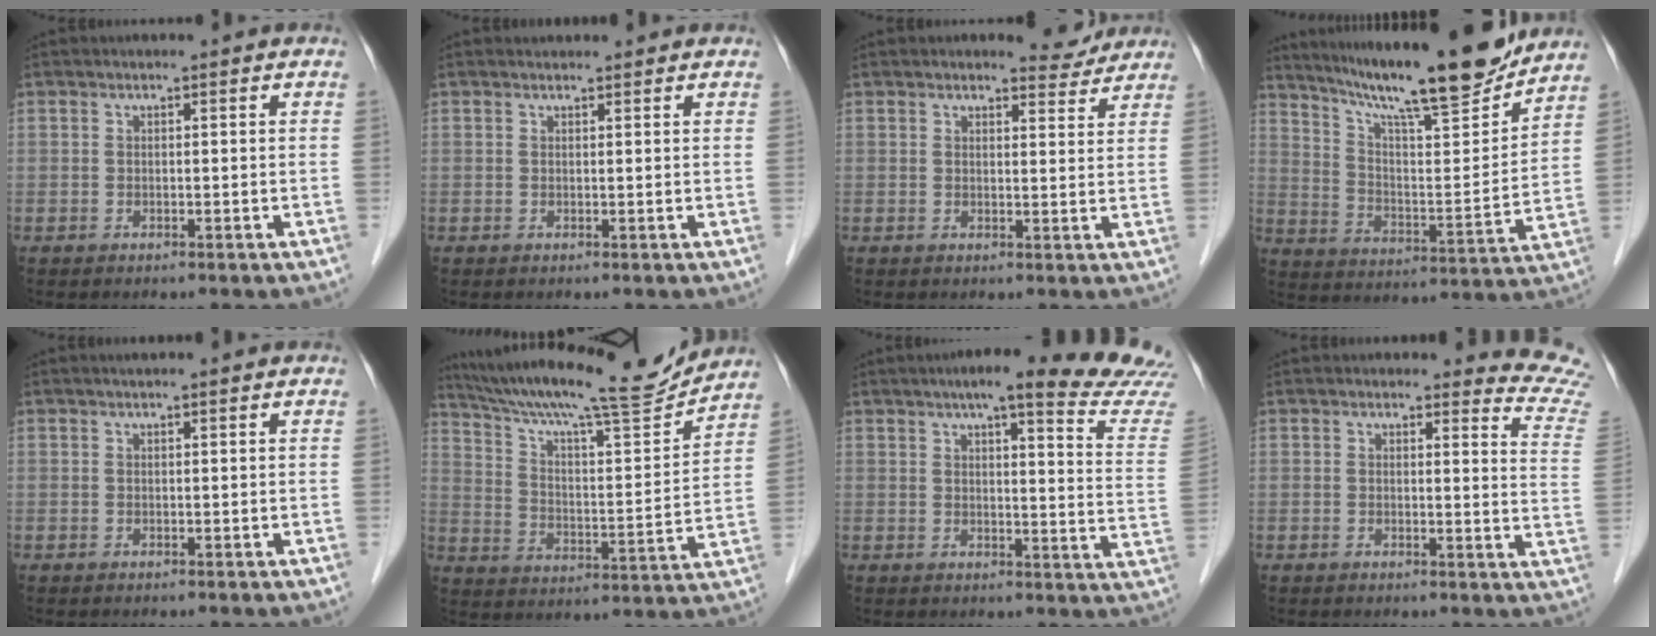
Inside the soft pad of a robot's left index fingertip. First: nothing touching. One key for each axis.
{"total": 2.3, "fx": 2.2, "fy": 0.6, "fz": 0.4, "tx": -0.010, "ty": 0.018, "tz": 0.028}
{"total": 3.4, "fx": 3.2, "fy": 1.0, "fz": 0.1, "tx": -0.005, "ty": -0.009, "tz": 0.033}
{"total": 16.2, "fx": 14.0, "fy": 0.6, "fz": 8.2, "tx": -0.131, "ty": -0.006, "tz": 0.218}
{"total": 2.5, "fx": 2.2, "fy": 0.1, "fz": 1.3, "tx": -0.015, "ty": 0.020, "tz": 0.028}
{"total": 20.4, "fx": 18.6, "fy": 0.8, "fz": 8.4, "tx": -0.154, "ty": -0.017, "tz": 0.282}
{"total": 20.2, "fx": 18.1, "fy": 0.1, "fz": 9.1, "tx": -0.109, "ty": -0.062, "tz": 0.198}
{"total": 8.5, "fx": 8.5, "fy": 0.1, "fz": -0.2, "tx": 0.019, "ty": -0.096, "tz": 0.056}